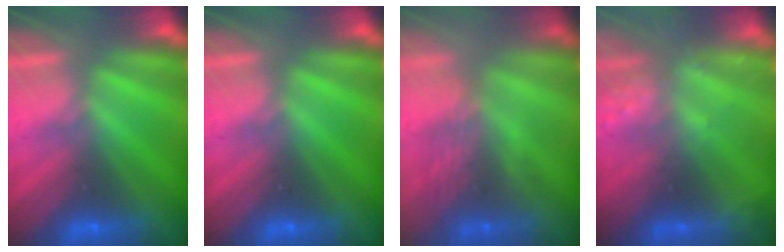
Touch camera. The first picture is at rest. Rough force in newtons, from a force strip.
{"total": 0.0}
{"total": 2.9}
{"total": 2.2}